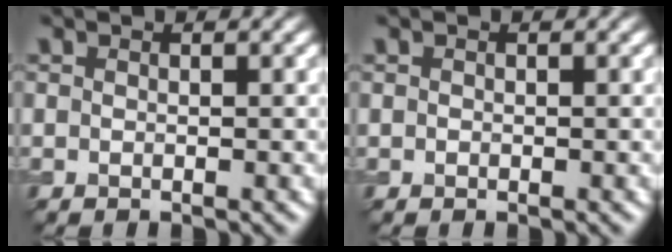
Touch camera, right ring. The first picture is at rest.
{"total": 0.0}